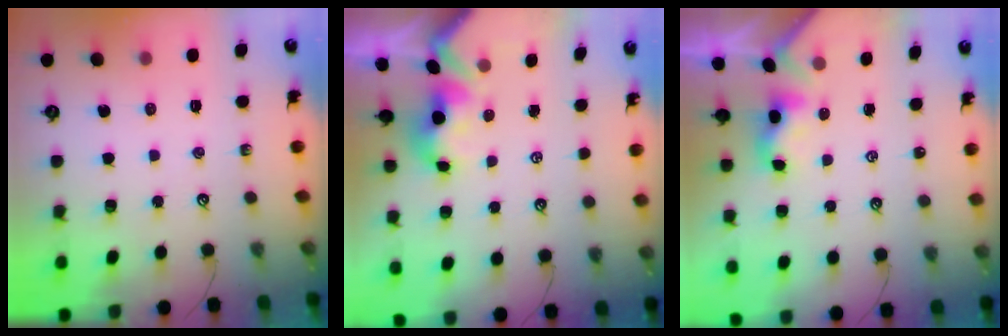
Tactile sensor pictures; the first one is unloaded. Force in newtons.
{"total": 2.0, "press": 1.9, "slide": 0.7}
{"total": 1.1, "press": 1.0, "slide": 0.3}